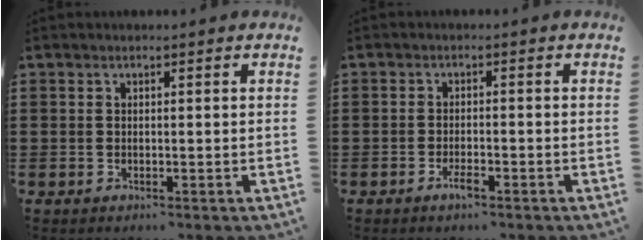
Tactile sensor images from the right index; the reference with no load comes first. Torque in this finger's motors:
{"motor_torque": [0.16, 0.06, 0.00, 0.01]}